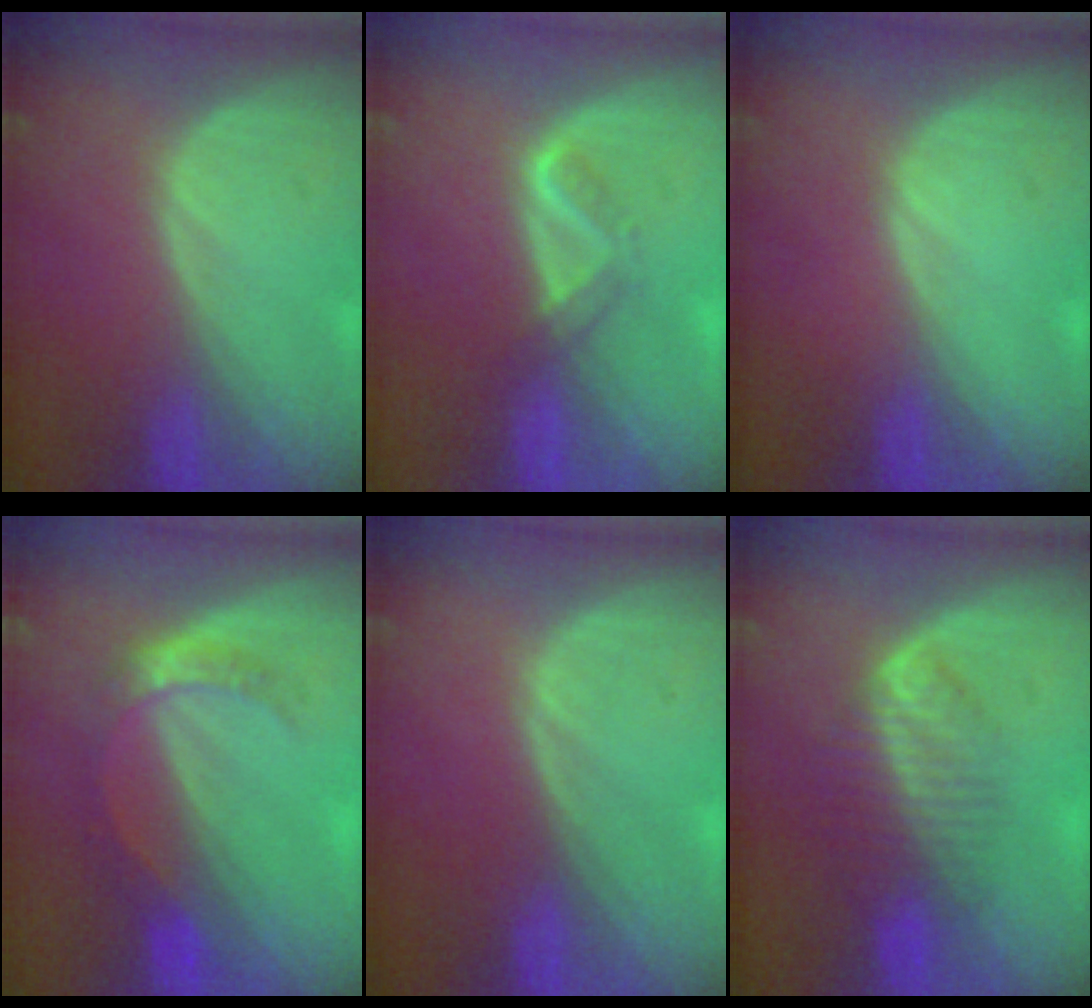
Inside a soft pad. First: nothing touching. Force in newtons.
{"total": 2.4, "press": 2.4, "slide": 0.7}
{"total": 0.0}
{"total": 5.3, "press": 4.8, "slide": 2.2}
{"total": 0.0}
{"total": 6.8, "press": 5.8, "slide": 3.5}